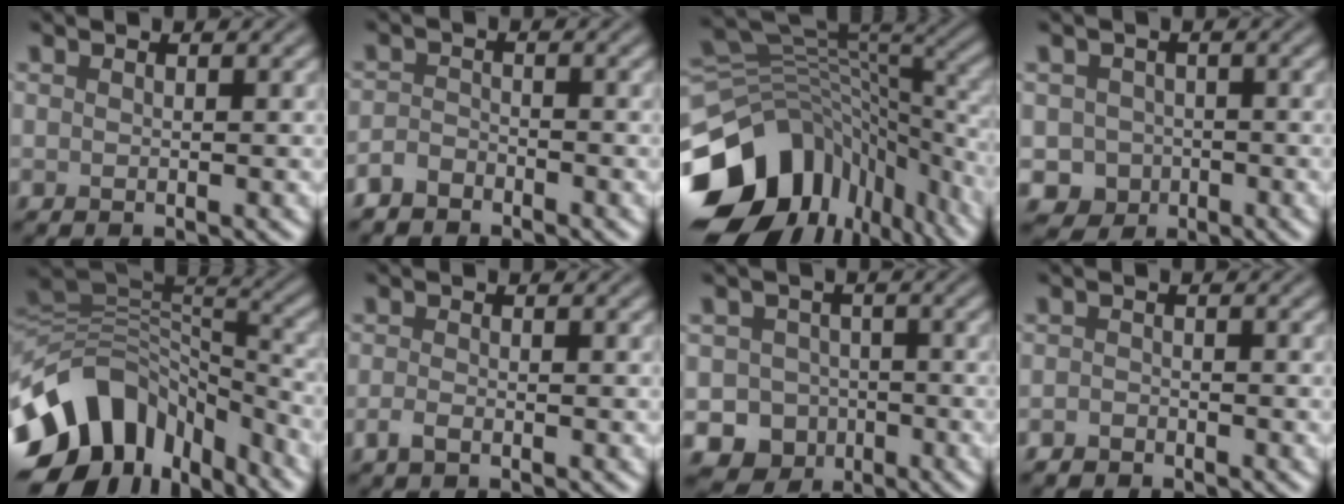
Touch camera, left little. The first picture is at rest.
{"total": 2.0, "force": [-1.8, 0.9, 0.3], "torque": [-0.006, 0.000, -0.042]}
{"total": 15.5, "force": [-6.9, 10.5, 9.0], "torque": [-0.191, -0.016, -0.106]}
{"total": 3.4, "force": [-1.3, 3.1, 0.5], "torque": [0.003, -0.002, -0.025]}
{"total": 13.1, "force": [-6.6, 8.9, 6.9], "torque": [-0.147, 0.007, -0.117]}
{"total": 1.3, "force": [-0.8, 0.6, 0.9], "torque": [-0.021, -0.003, -0.018]}
{"total": 9.0, "force": [-4.6, 7.5, 1.6], "torque": [0.002, -0.035, -0.087]}
{"total": 1.1, "force": [-0.9, 0.5, 0.1], "torque": [0.001, -0.001, -0.020]}